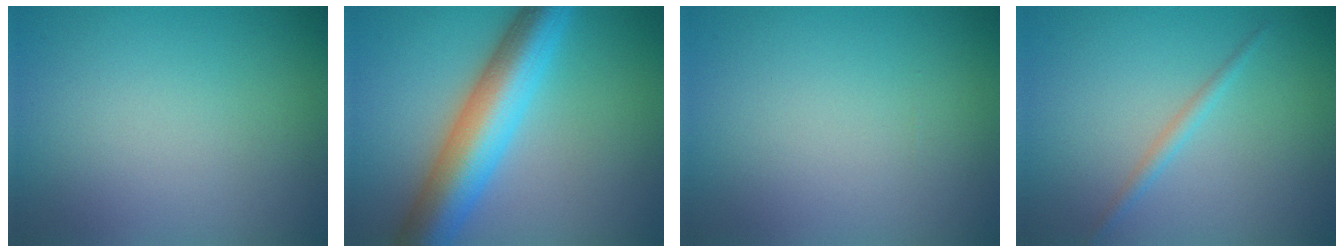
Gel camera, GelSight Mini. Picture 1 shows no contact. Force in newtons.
{"total": 8.8, "press": 8.7, "slide": 0.3}
{"total": 0.0}
{"total": 1.2, "press": 1.2, "slide": 0.0}